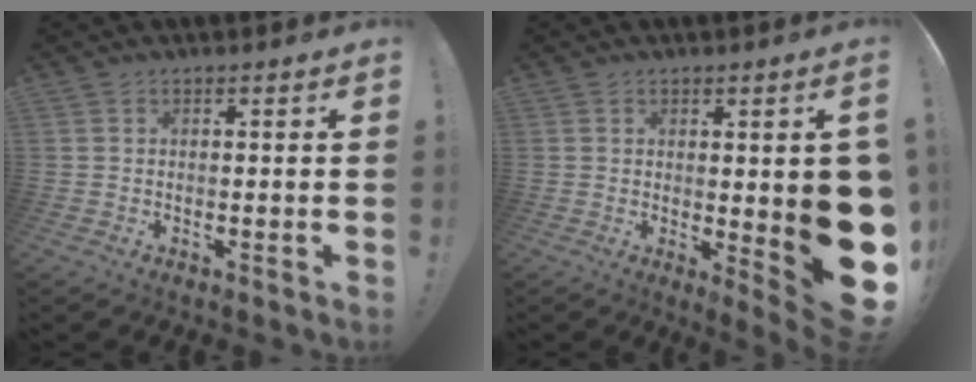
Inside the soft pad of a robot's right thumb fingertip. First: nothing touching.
{"total": 9.9, "force": [0.4, 1.9, 9.7], "torque": [-0.107, -0.035, 0.013]}